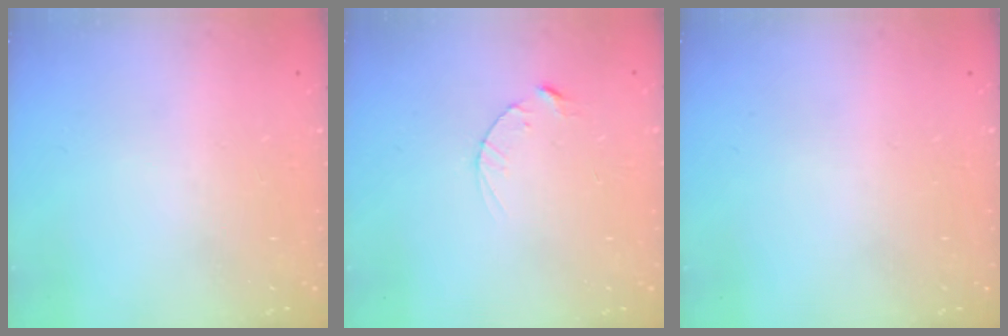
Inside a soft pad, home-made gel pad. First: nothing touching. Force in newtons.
{"total": 2.5, "press": 2.5, "slide": 0.4}
{"total": 0.0}